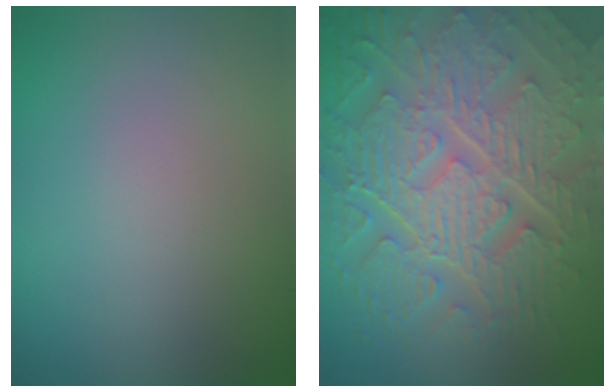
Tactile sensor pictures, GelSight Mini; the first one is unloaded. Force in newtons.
{"total": 10.6, "press": 7.0, "slide": 7.9}